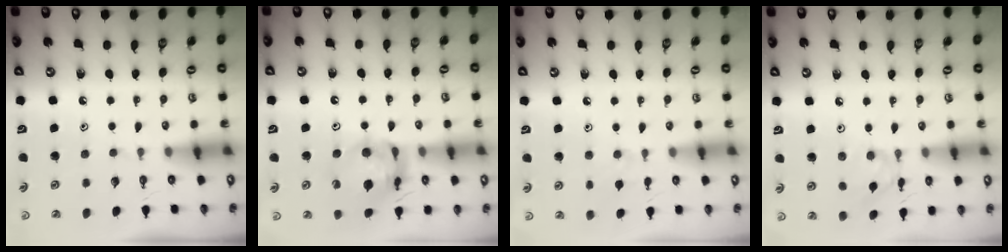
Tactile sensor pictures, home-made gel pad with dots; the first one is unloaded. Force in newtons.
{"total": 14.4, "press": 14.3, "slide": 1.6}
{"total": 6.8, "press": 6.8, "slide": 0.8}
{"total": 3.2, "press": 3.2, "slide": 0.2}